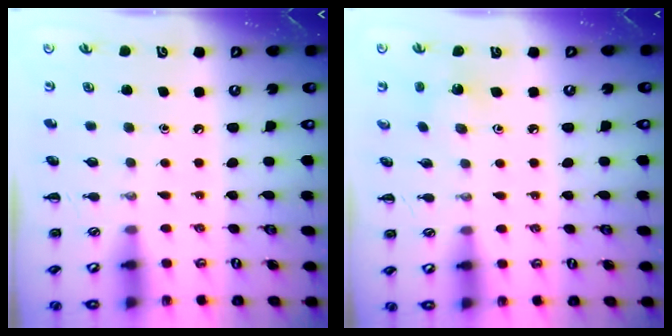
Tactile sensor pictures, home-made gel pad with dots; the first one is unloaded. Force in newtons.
{"total": 1.5, "press": 1.4, "slide": 0.5}